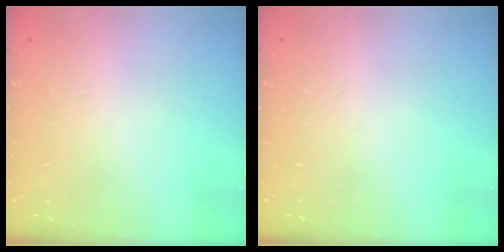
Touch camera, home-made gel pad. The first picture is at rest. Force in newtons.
{"total": 0.0}